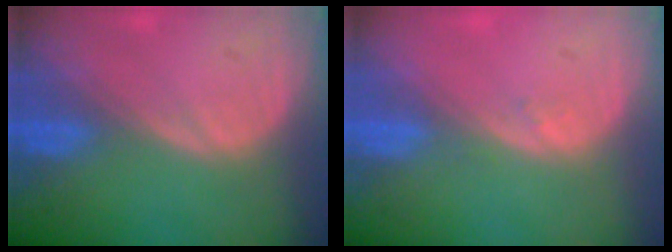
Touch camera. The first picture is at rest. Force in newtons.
{"total": 0.7, "press": 0.6, "slide": 0.3}